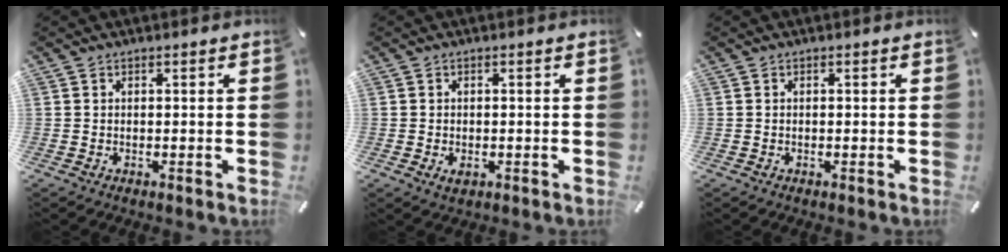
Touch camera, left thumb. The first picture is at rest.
{"total": 1.7, "force": [-0.4, 1.2, 1.1], "torque": [-0.025, 0.000, -0.009]}
{"total": 0.0}